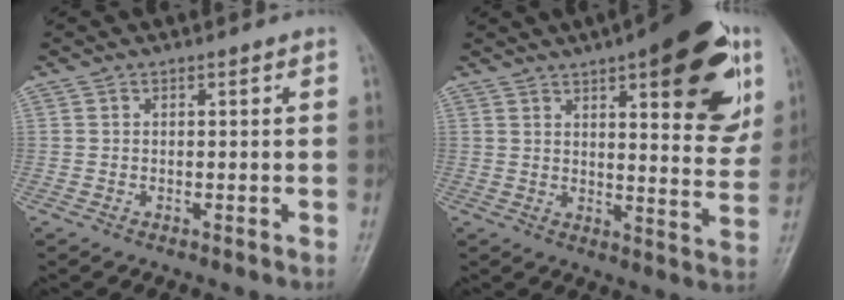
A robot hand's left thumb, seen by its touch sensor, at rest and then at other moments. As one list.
[{"total": 21.7, "force": [10.2, 7.3, 17.8], "torque": [-0.194, -0.030, 0.133]}]